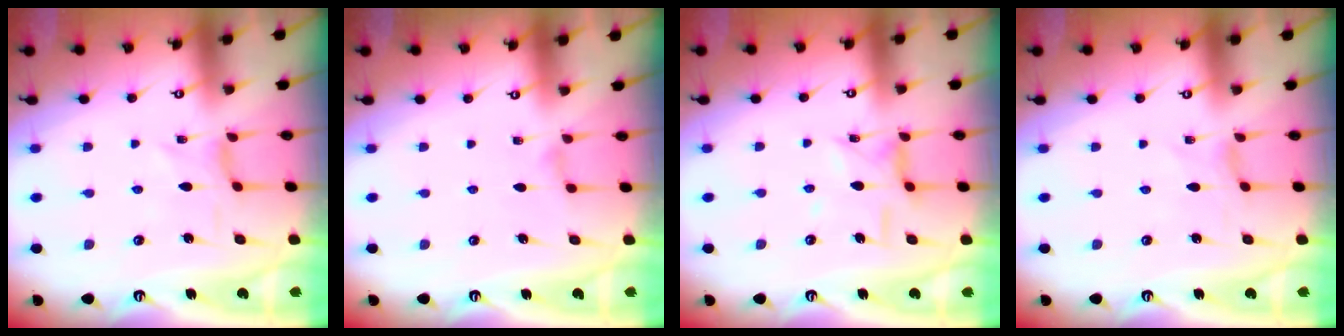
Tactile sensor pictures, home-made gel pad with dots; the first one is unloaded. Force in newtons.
{"total": 1.3, "press": 1.3, "slide": 0.2}
{"total": 6.7, "press": 6.7, "slide": 0.4}
{"total": 0.0}